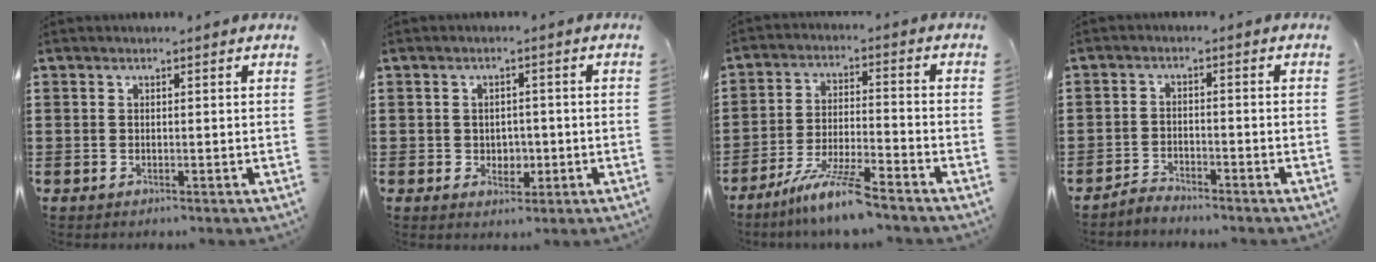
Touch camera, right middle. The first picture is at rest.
{"total": 2.1, "force": [-0.3, 1.9, 0.9], "torque": [-0.016, 0.002, -0.012]}
{"total": 7.9, "force": [-6.5, 0.0, 4.4], "torque": [-0.094, -0.012, -0.124]}
{"total": 2.4, "force": [-2.4, 0.2, 0.0], "torque": [-0.006, 0.004, -0.052]}